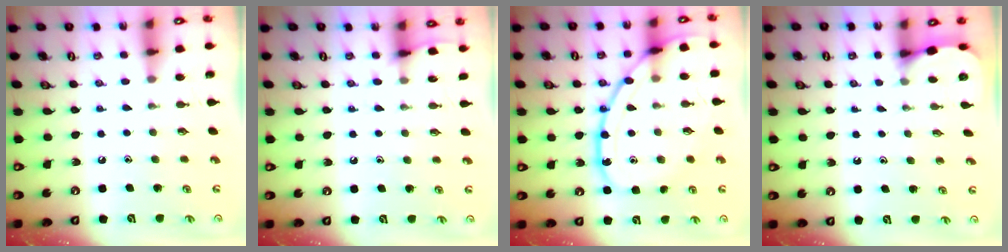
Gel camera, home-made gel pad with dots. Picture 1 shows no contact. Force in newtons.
{"total": 5.6, "press": 5.5, "slide": 0.7}
{"total": 15.6, "press": 15.6, "slide": 0.8}
{"total": 2.3, "press": 2.3, "slide": 0.2}